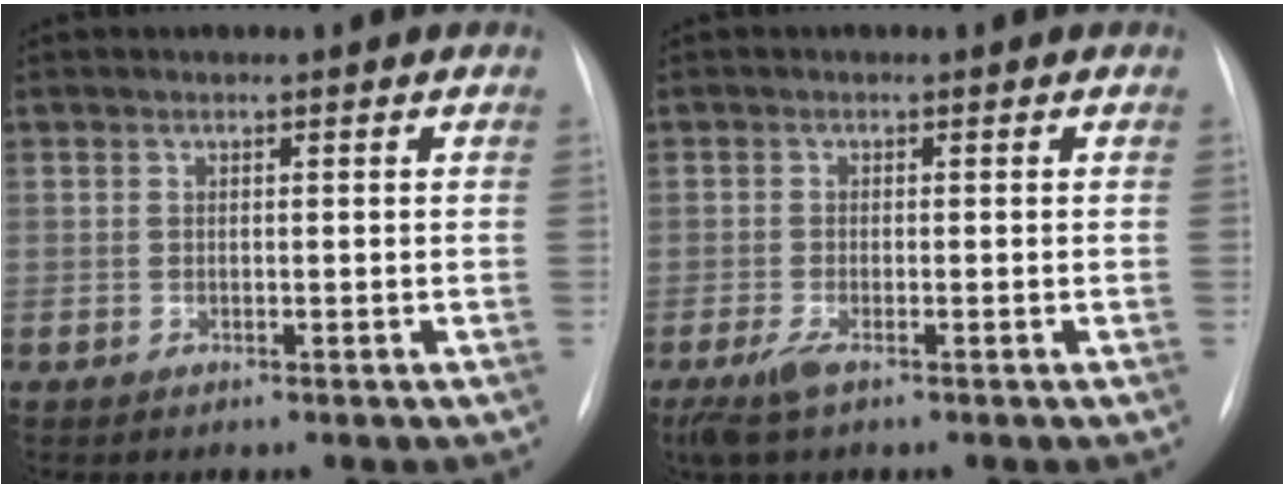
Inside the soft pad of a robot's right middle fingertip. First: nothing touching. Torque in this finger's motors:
{"motor_torque": [0.69, -0.59, 0.25, 0.04]}